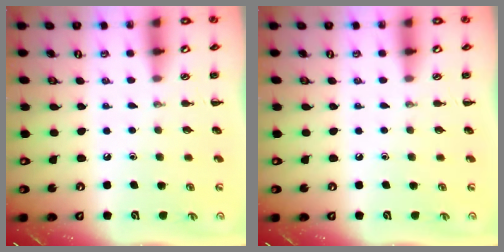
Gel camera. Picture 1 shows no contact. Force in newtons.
{"total": 0.0}